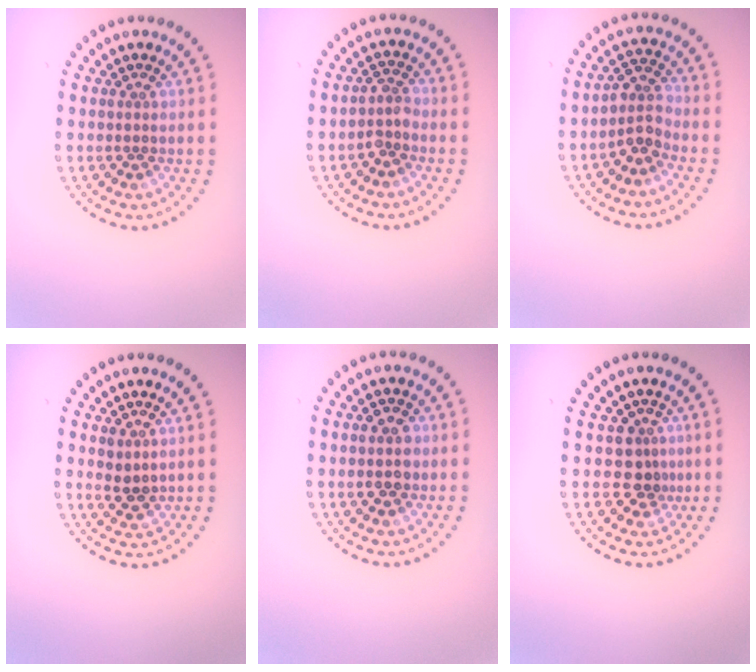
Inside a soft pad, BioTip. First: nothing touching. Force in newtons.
{"total": 1.8, "press": 1.4, "slide": 1.2}
{"total": 2.7, "press": 2.2, "slide": 1.5}
{"total": 1.4, "press": 1.3, "slide": 0.7}
{"total": 2.6, "press": 2.6, "slide": 0.1}
{"total": 2.4, "press": 1.9, "slide": 1.4}